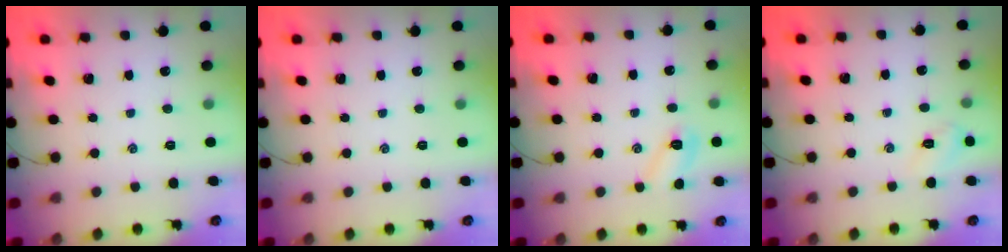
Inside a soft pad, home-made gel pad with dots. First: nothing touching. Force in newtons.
{"total": 0.0}
{"total": 4.8, "press": 4.7, "slide": 1.2}
{"total": 6.0, "press": 5.8, "slide": 1.6}